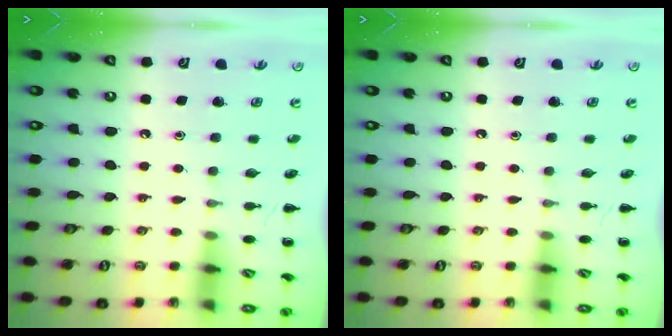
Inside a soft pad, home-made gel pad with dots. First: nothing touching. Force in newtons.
{"total": 0.0}